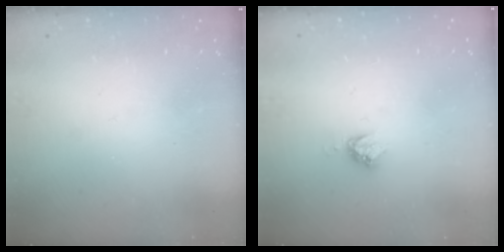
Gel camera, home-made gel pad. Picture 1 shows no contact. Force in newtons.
{"total": 4.9, "press": 4.8, "slide": 0.4}